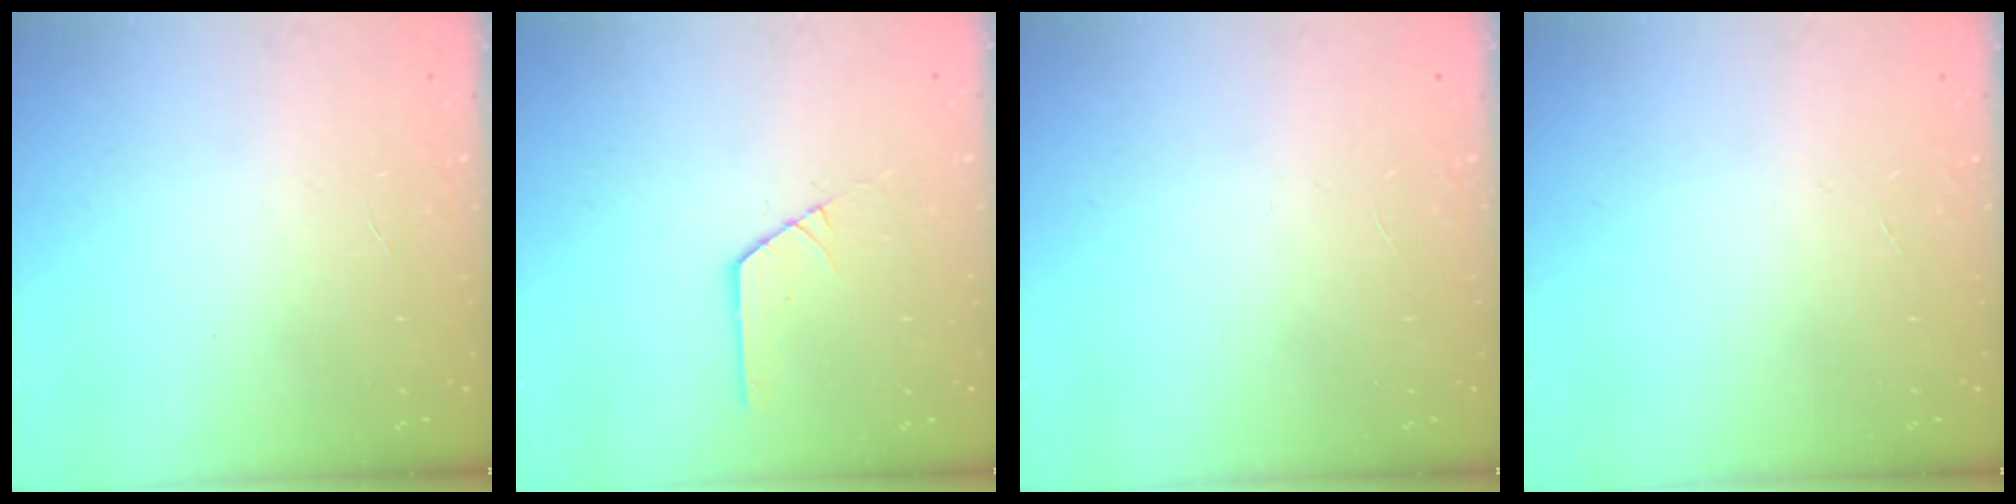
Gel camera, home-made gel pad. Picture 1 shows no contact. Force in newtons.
{"total": 1.3, "press": 1.3, "slide": 0.2}
{"total": 0.0}
{"total": 0.0}